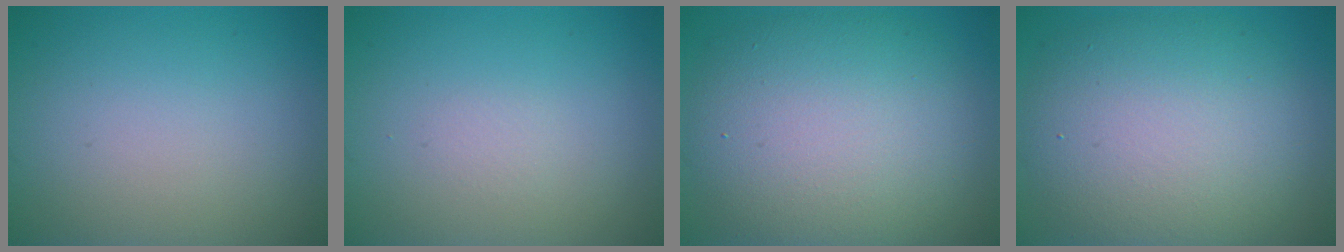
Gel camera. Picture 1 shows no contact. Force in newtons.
{"total": 0.5, "press": 0.5, "slide": 0.1}
{"total": 10.2, "press": 10.1, "slide": 0.9}
{"total": 9.2, "press": 9.2, "slide": 0.5}